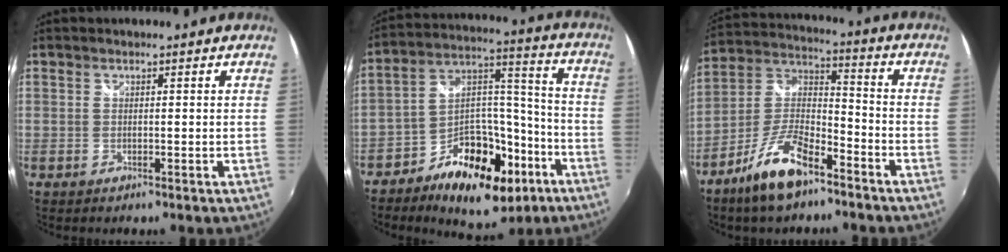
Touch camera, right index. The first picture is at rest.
{"total": 18.7, "force": [-10.4, 10.3, 11.6], "torque": [-0.193, 0.041, -0.155]}
{"total": 13.2, "force": [-8.6, 4.7, 8.8], "torque": [-0.191, 0.003, -0.160]}